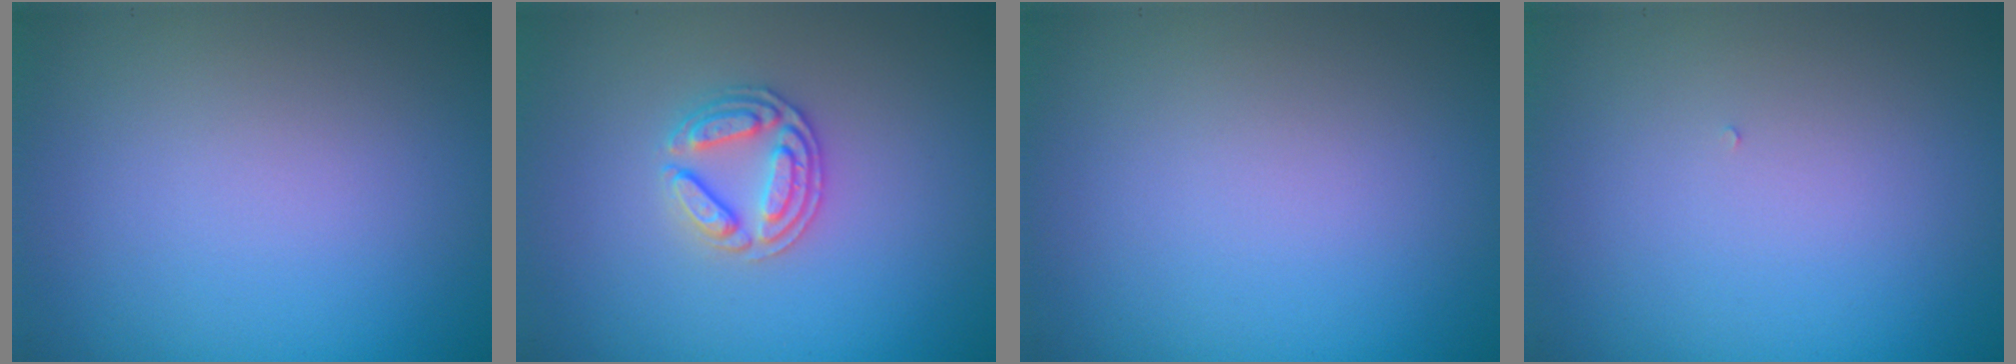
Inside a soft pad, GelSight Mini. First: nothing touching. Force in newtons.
{"total": 2.7, "press": 2.7, "slide": 0.6}
{"total": 0.0}
{"total": 0.0}